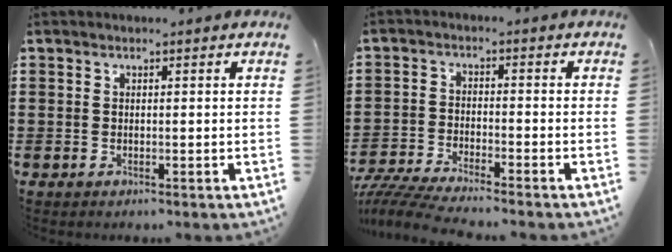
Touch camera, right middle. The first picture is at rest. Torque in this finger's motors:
{"motor_torque": [1.28, -0.85, 0.24, 0.07]}